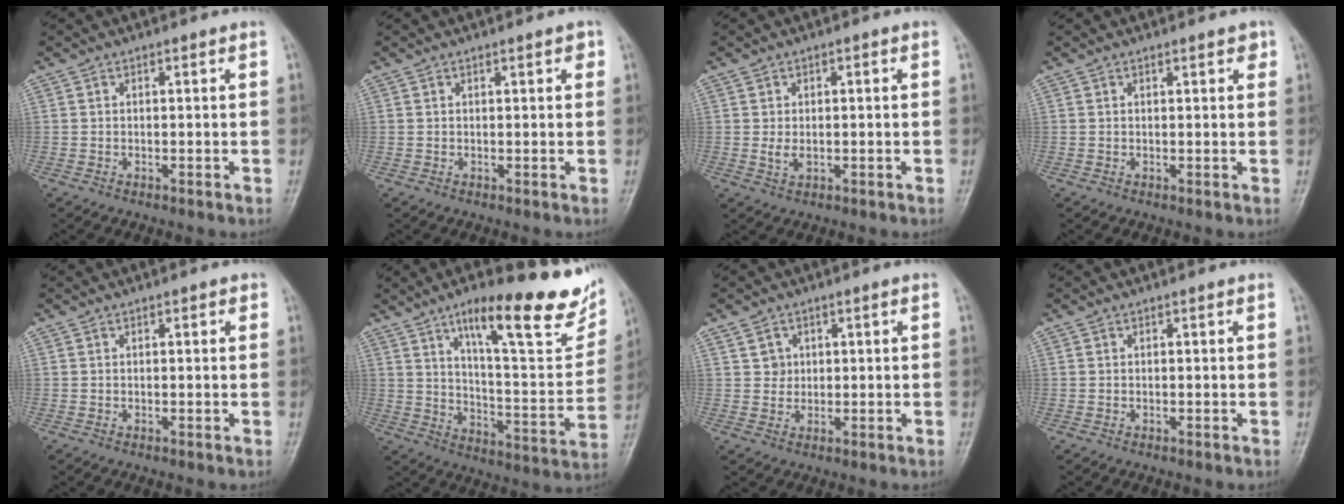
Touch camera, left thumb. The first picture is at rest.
{"total": 1.4, "force": [0.7, 0.5, 1.1], "torque": [-0.012, 0.000, 0.007]}
{"total": 2.3, "force": [-0.2, 1.5, 1.7], "torque": [-0.034, 0.001, -0.002]}
{"total": 1.8, "force": [1.0, 0.7, 1.3], "torque": [-0.011, -0.002, 0.011]}
{"total": 0.9, "force": [0.4, 0.5, 0.7], "torque": [-0.007, 0.001, 0.003]}
{"total": 24.0, "force": [14.4, 6.5, 18.1], "torque": [-0.216, -0.050, 0.219]}
{"total": 2.5, "force": [0.9, 2.3, 0.3], "torque": [0.011, -0.005, 0.015]}
{"total": 0.0}